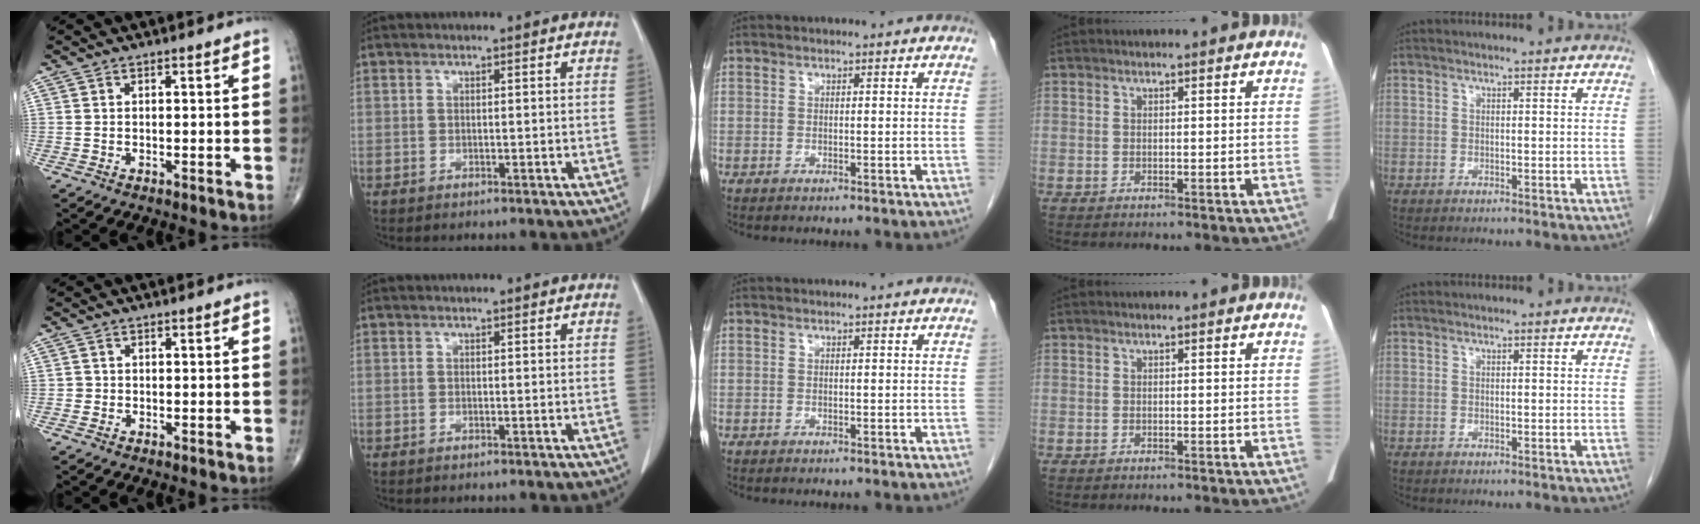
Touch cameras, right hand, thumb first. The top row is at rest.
{"thumb": {"total": 0.8, "force": [-0.2, 0.8, 0.0], "torque": [0.003, 0.004, -0.005]}}